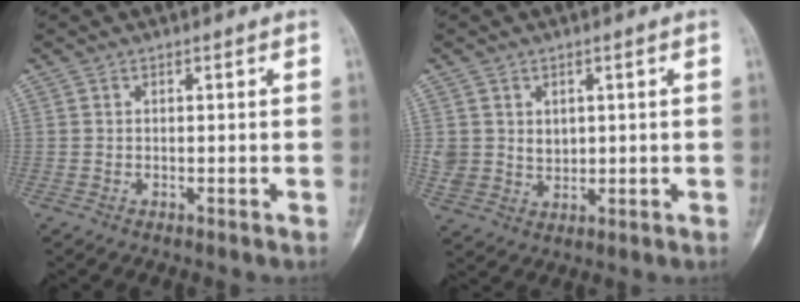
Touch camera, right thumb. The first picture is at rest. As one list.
[{"total": 5.4, "force": [1.6, 4.7, 2.1], "torque": [-0.023, -0.013, 0.044]}]